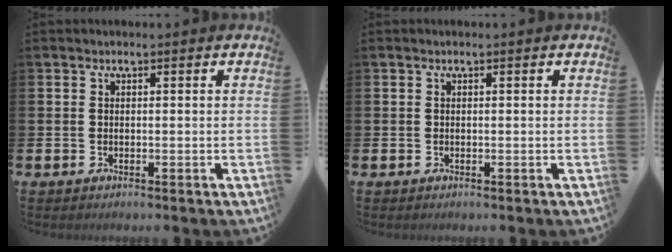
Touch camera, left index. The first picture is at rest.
{"total": 0.0}